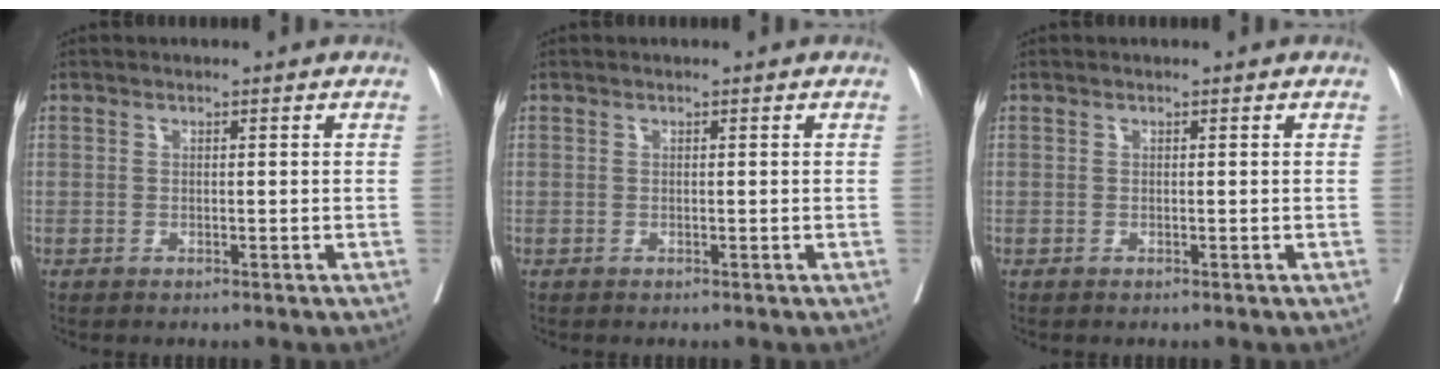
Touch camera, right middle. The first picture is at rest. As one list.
[{"total": 0.0}, {"total": 0.0}]